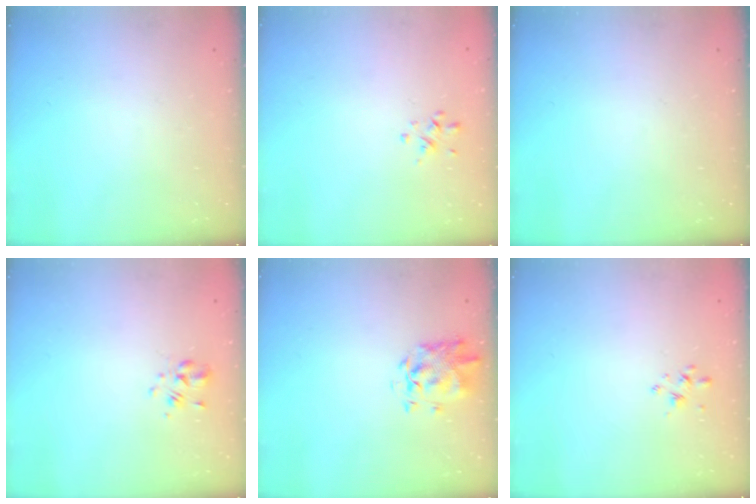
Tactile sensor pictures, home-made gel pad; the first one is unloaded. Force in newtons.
{"total": 0.6, "press": 0.2, "slide": 0.5}
{"total": 0.0}
{"total": 2.0, "press": 1.9, "slide": 0.7}
{"total": 2.1, "press": 2.1, "slide": 0.6}
{"total": 2.4, "press": 2.3, "slide": 0.8}